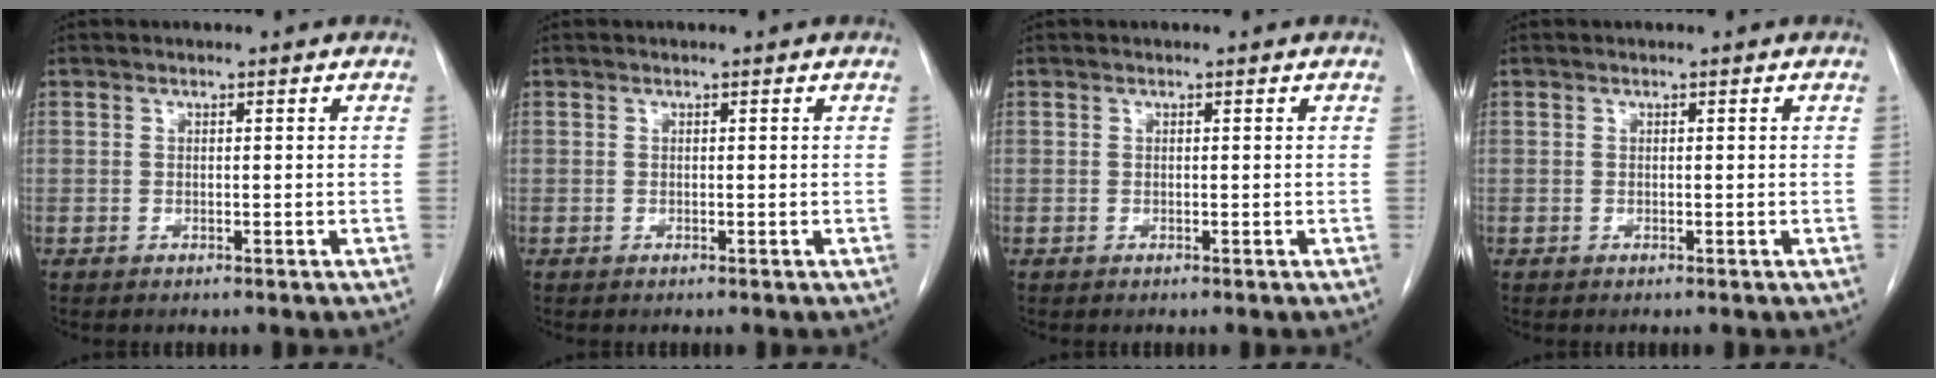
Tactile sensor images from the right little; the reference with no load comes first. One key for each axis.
{"total": 0.0}
{"total": 0.0}
{"total": 0.0}